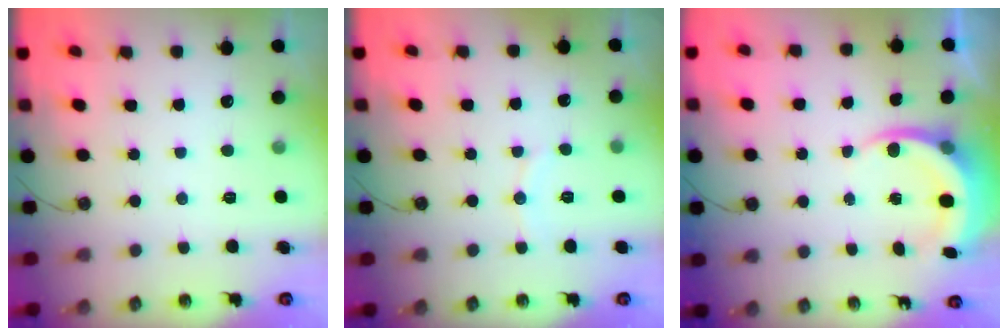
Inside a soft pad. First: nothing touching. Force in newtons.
{"total": 4.3, "press": 4.3, "slide": 0.4}
{"total": 6.0, "press": 6.0, "slide": 0.7}